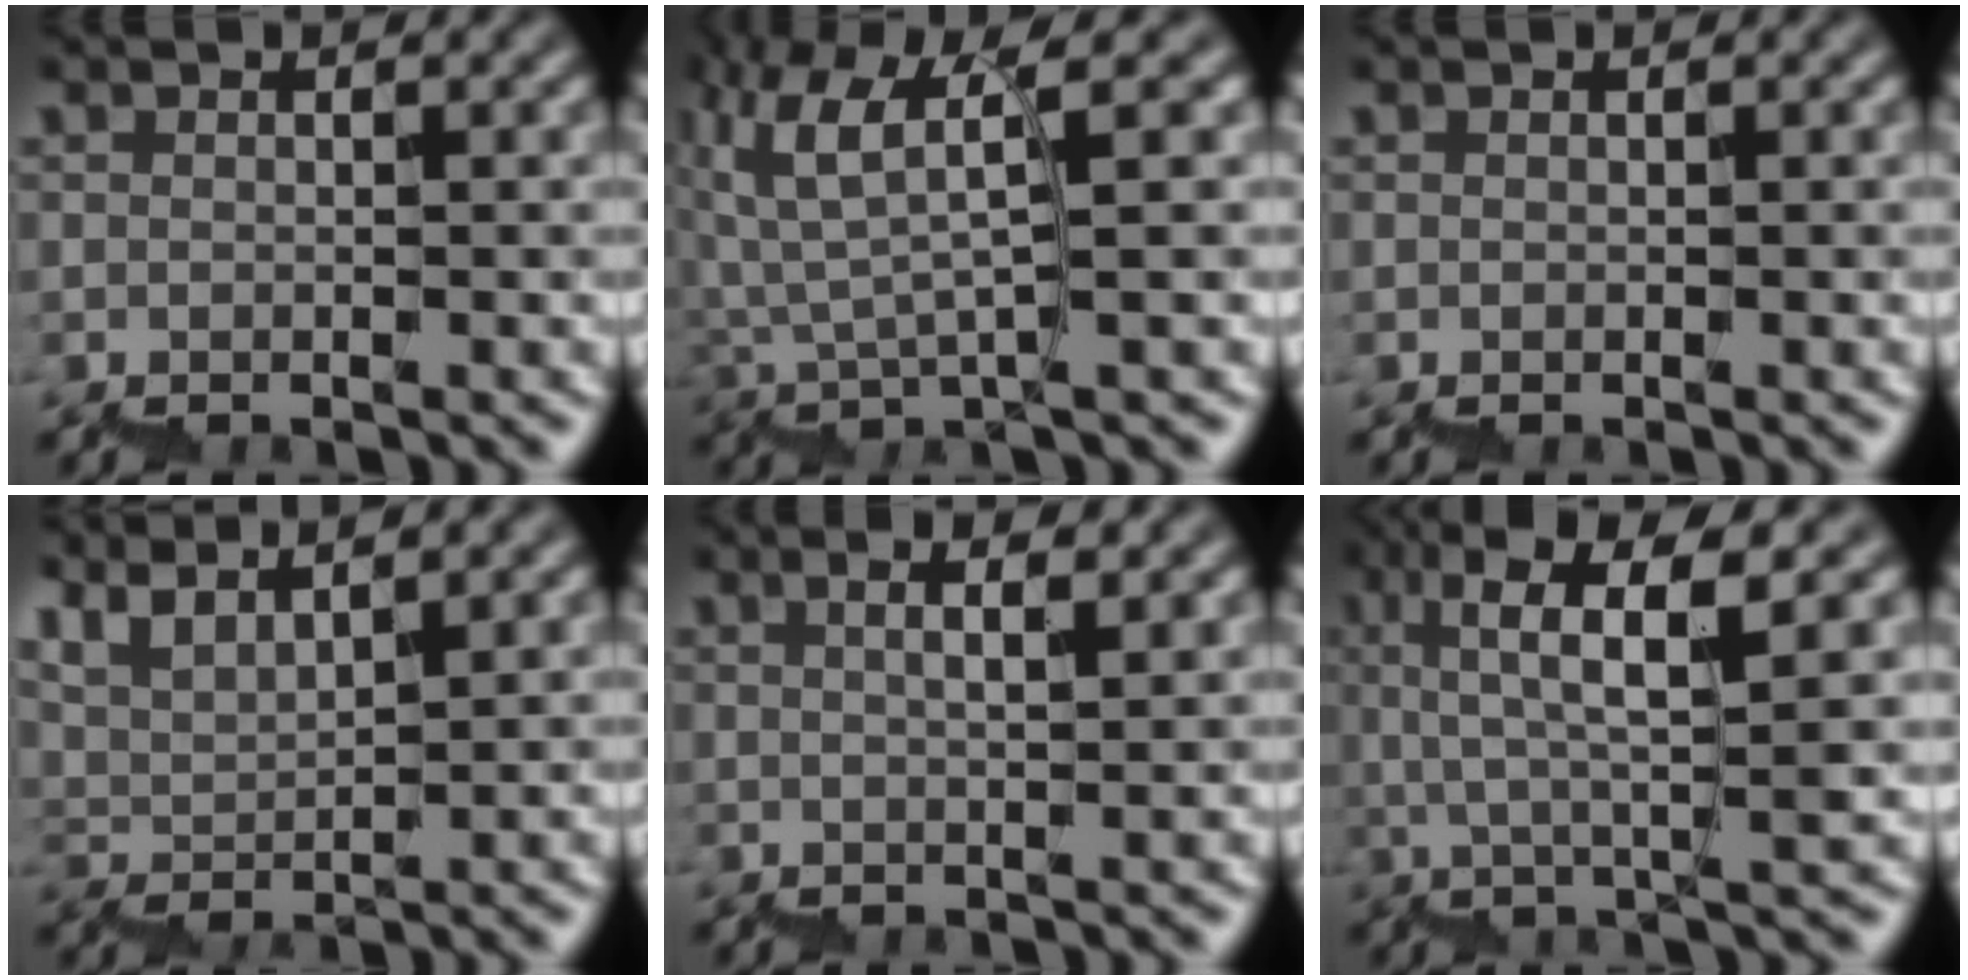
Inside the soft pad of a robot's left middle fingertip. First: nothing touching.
{"total": 4.6, "force": [2.8, 0.2, 3.6], "torque": [-0.082, 0.013, 0.049]}
{"total": 0.0}
{"total": 5.0, "force": [4.9, 0.7, 0.8], "torque": [-0.019, 0.013, 0.092]}
{"total": 2.7, "force": [2.1, 0.6, 1.7], "torque": [-0.003, 0.001, 0.030]}
{"total": 7.3, "force": [4.1, 1.1, 6.0], "torque": [-0.091, 0.020, 0.066]}